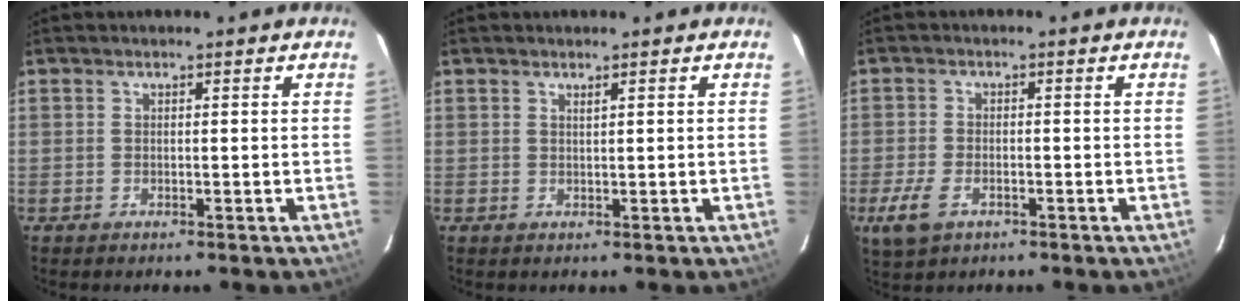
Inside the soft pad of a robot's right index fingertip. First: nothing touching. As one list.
[{"total": 0.5, "force": [0.4, -0.1, 0.3], "torque": [-0.004, 0.000, 0.007]}, {"total": 6.1, "force": [-3.1, 3.3, 4.0], "torque": [-0.105, -0.010, -0.057]}]